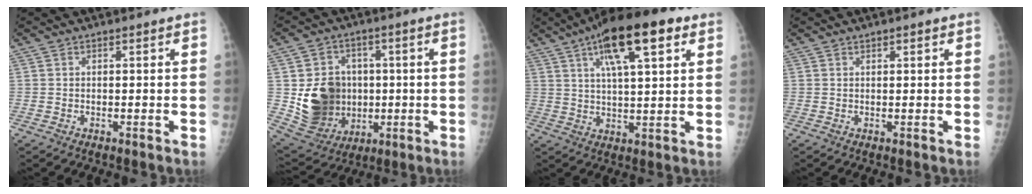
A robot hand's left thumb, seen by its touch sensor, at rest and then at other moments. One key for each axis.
{"total": 15.2, "fx": -0.4, "fy": 12.9, "fz": 8.0, "tx": -0.099, "ty": -0.002, "tz": 0.017}
{"total": 15.5, "fx": 7.5, "fy": 4.7, "fz": 12.8, "tx": -0.190, "ty": -0.006, "tz": 0.119}
{"total": 0.9, "fx": 0.6, "fy": 0.4, "fz": 0.6, "tx": -0.004, "ty": -0.001, "tz": 0.006}